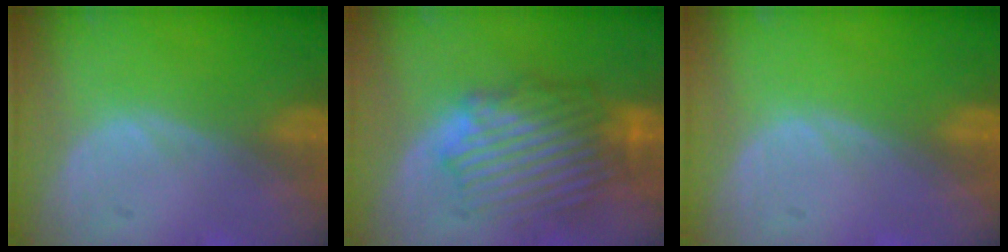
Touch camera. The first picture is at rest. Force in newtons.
{"total": 8.9, "press": 8.6, "slide": 2.3}
{"total": 0.0}